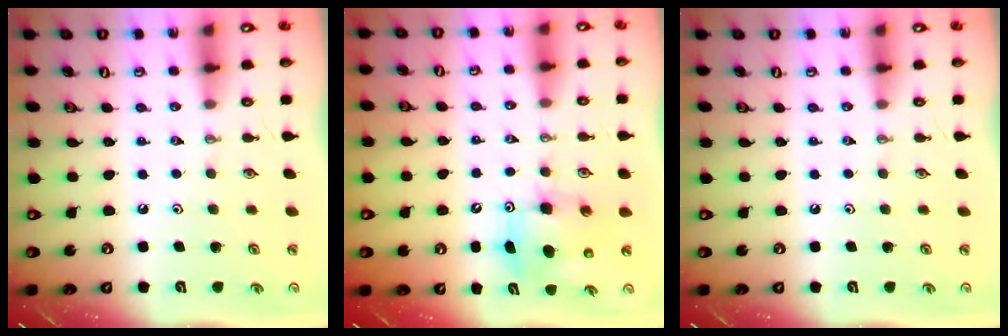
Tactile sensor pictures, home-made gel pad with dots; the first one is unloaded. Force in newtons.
{"total": 8.1, "press": 7.8, "slide": 2.1}
{"total": 0.0}